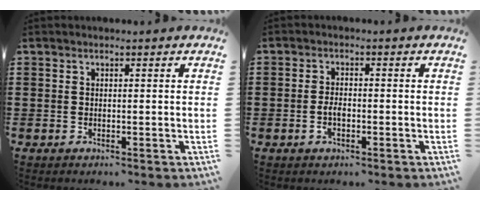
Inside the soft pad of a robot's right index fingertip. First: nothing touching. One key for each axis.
{"total": 2.5, "fx": -0.8, "fy": 1.1, "fz": 2.1, "tx": -0.049, "ty": 0.000, "tz": -0.018}